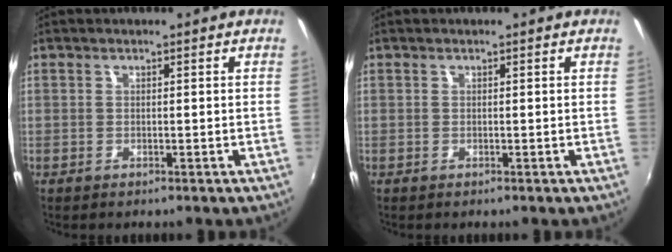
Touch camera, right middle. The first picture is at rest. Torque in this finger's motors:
{"motor_torque": [0.15, -0.09, 0.01, 0.00]}